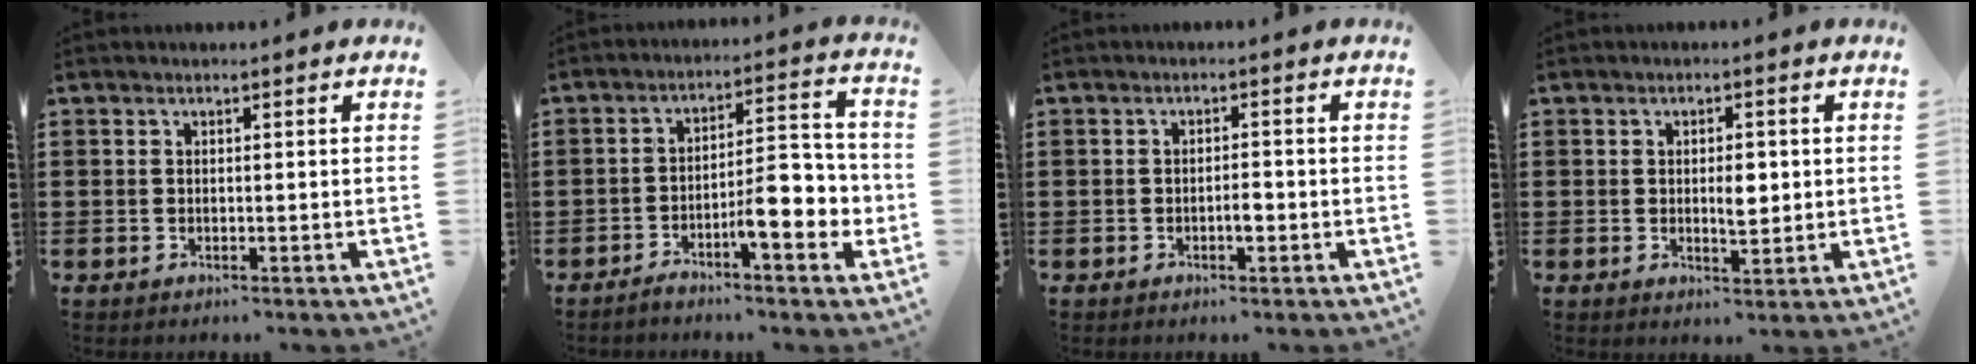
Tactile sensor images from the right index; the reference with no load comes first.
{"total": 8.0, "force": [-3.4, 2.1, 7.0], "torque": [-0.097, -0.008, -0.061]}
{"total": 2.1, "force": [-0.7, 0.7, 1.8], "torque": [-0.034, 0.001, -0.013]}
{"total": 3.7, "force": [0.2, 1.6, 3.4], "torque": [-0.050, -0.003, -0.001]}